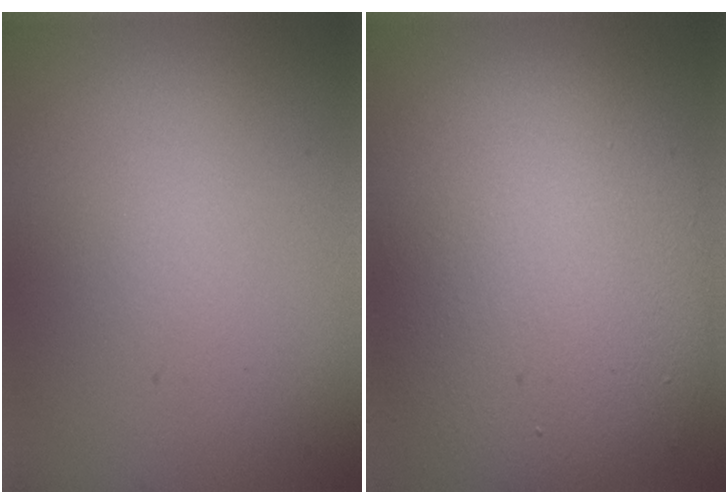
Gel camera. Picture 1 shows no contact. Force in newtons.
{"total": 12.3, "press": 12.2, "slide": 1.1}